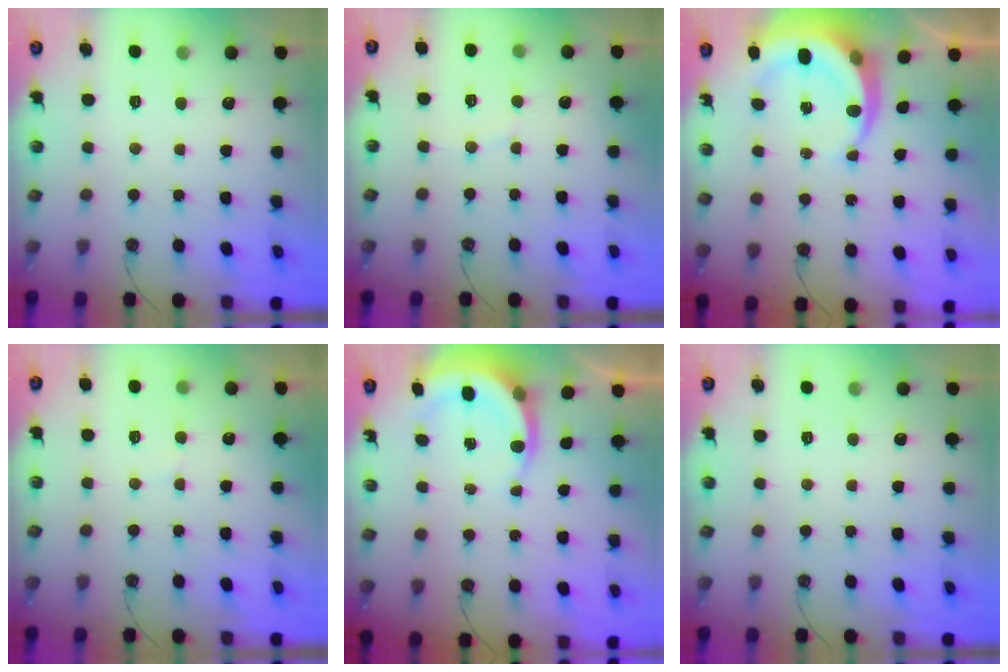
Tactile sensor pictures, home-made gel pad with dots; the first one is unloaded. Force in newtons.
{"total": 2.7, "press": 2.4, "slide": 1.2}
{"total": 8.2, "press": 8.1, "slide": 1.0}
{"total": 3.0, "press": 2.7, "slide": 1.3}
{"total": 4.9, "press": 4.9, "slide": 0.3}
{"total": 0.0}